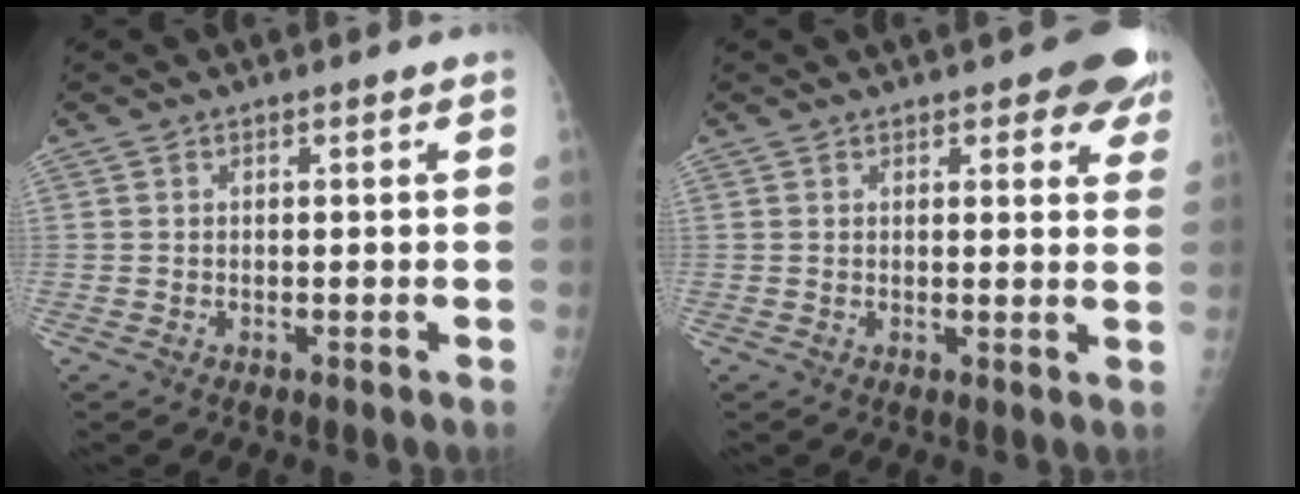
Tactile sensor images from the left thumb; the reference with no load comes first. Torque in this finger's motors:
{"motor_torque": [0.81, 0.75, 0.52, -0.59, 0.14]}